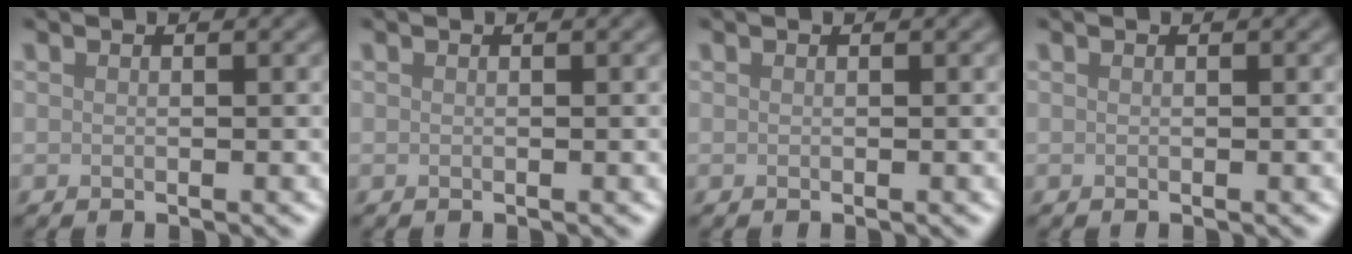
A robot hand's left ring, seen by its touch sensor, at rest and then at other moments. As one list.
[{"total": 0.0}, {"total": 0.0}, {"total": 0.0}]